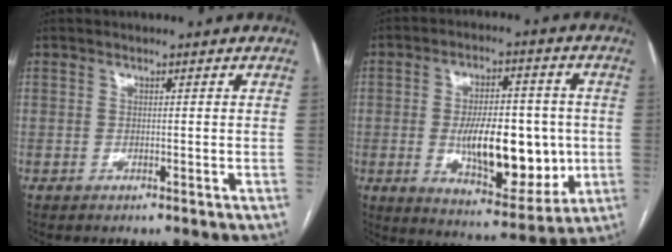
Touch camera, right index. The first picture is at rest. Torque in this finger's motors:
{"motor_torque": [0.62, -0.12, 0.86, 0.20]}